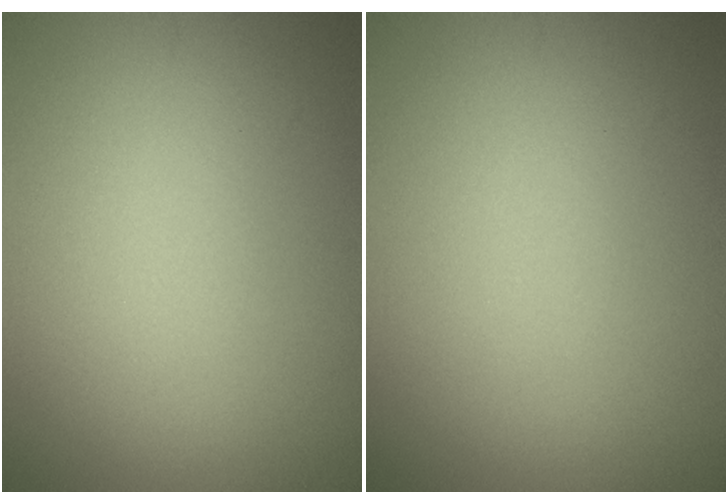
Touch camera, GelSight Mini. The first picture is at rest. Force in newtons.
{"total": 0.0}